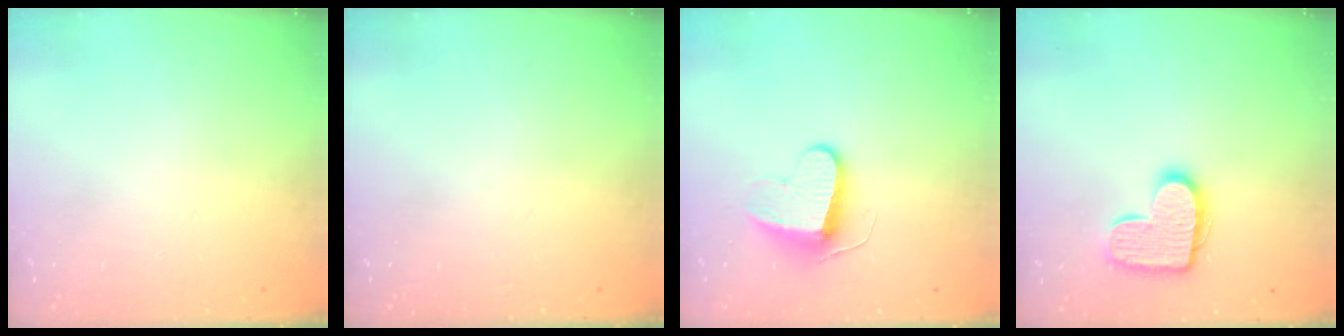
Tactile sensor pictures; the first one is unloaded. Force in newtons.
{"total": 0.0}
{"total": 9.3, "press": 9.3, "slide": 0.6}
{"total": 13.2, "press": 13.2, "slide": 0.7}